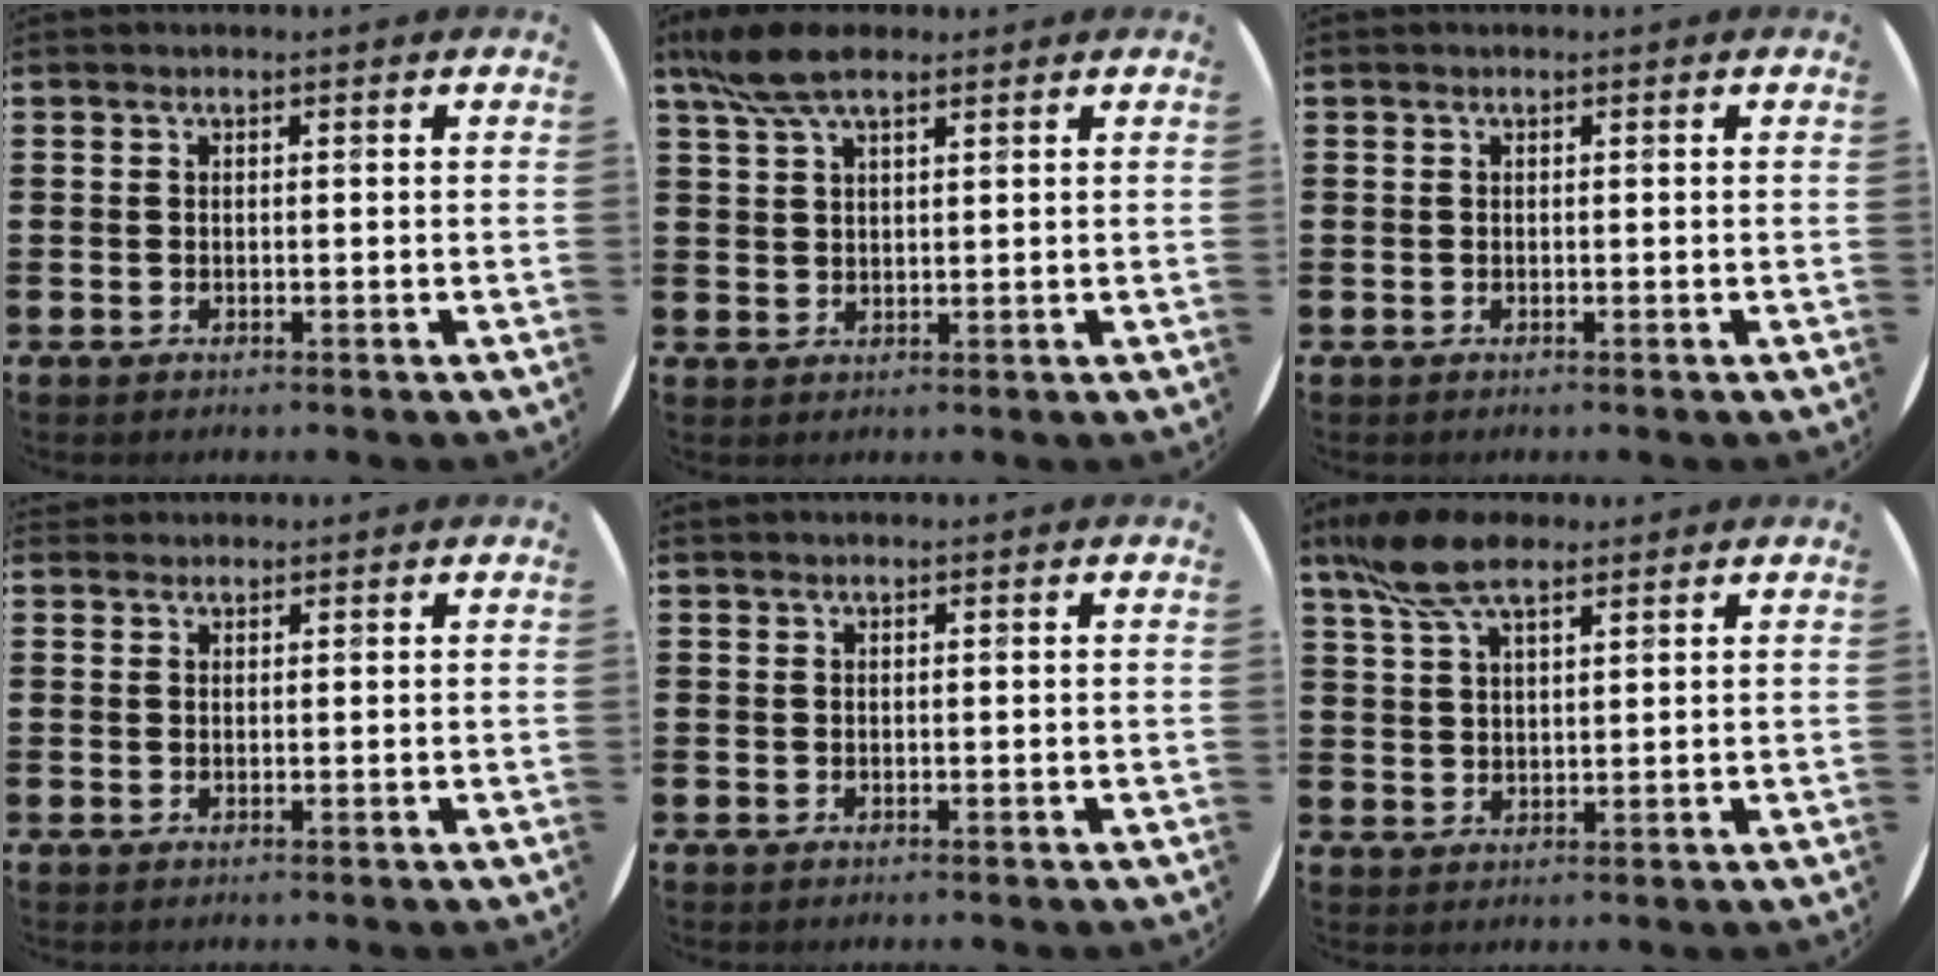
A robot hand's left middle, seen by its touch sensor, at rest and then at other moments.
{"total": 6.4, "force": [4.5, 2.1, 4.0], "torque": [-0.088, 0.001, 0.083]}
{"total": 0.0}
{"total": 0.7, "force": [0.6, 0.3, -0.1], "torque": [0.010, 0.000, 0.010]}
{"total": 0.0}
{"total": 7.9, "force": [5.7, 2.8, 4.7], "torque": [-0.108, -0.001, 0.106]}